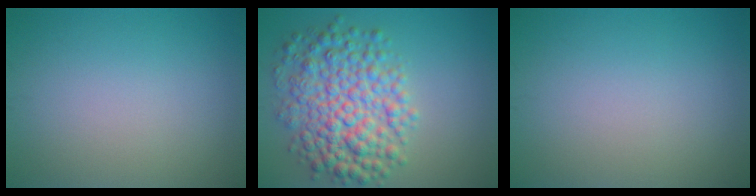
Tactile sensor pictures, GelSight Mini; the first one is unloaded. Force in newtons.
{"total": 7.7, "press": 7.7, "slide": 0.1}
{"total": 0.0}